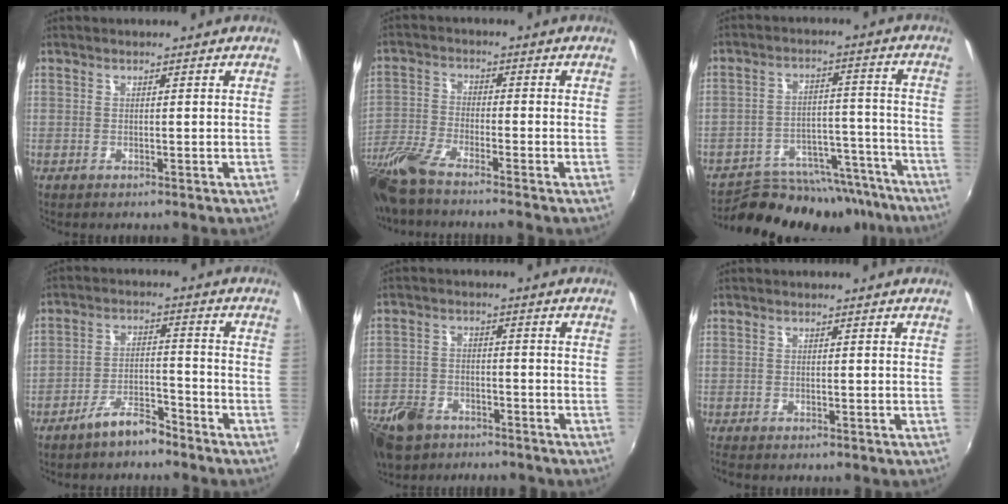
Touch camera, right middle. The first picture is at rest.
{"total": 10.6, "force": [-8.8, 1.1, 5.9], "torque": [-0.142, -0.028, -0.176]}
{"total": 19.0, "force": [-16.5, 7.3, 6.0], "torque": [-0.108, 0.026, -0.216]}
{"total": 6.0, "force": [-5.2, 1.5, 2.7], "torque": [-0.059, 0.012, -0.085]}
{"total": 13.1, "force": [-9.0, 7.7, 5.6], "torque": [-0.159, -0.007, -0.160]}
{"total": 1.9, "force": [-1.7, 0.4, 0.7], "torque": [-0.018, -0.012, -0.029]}